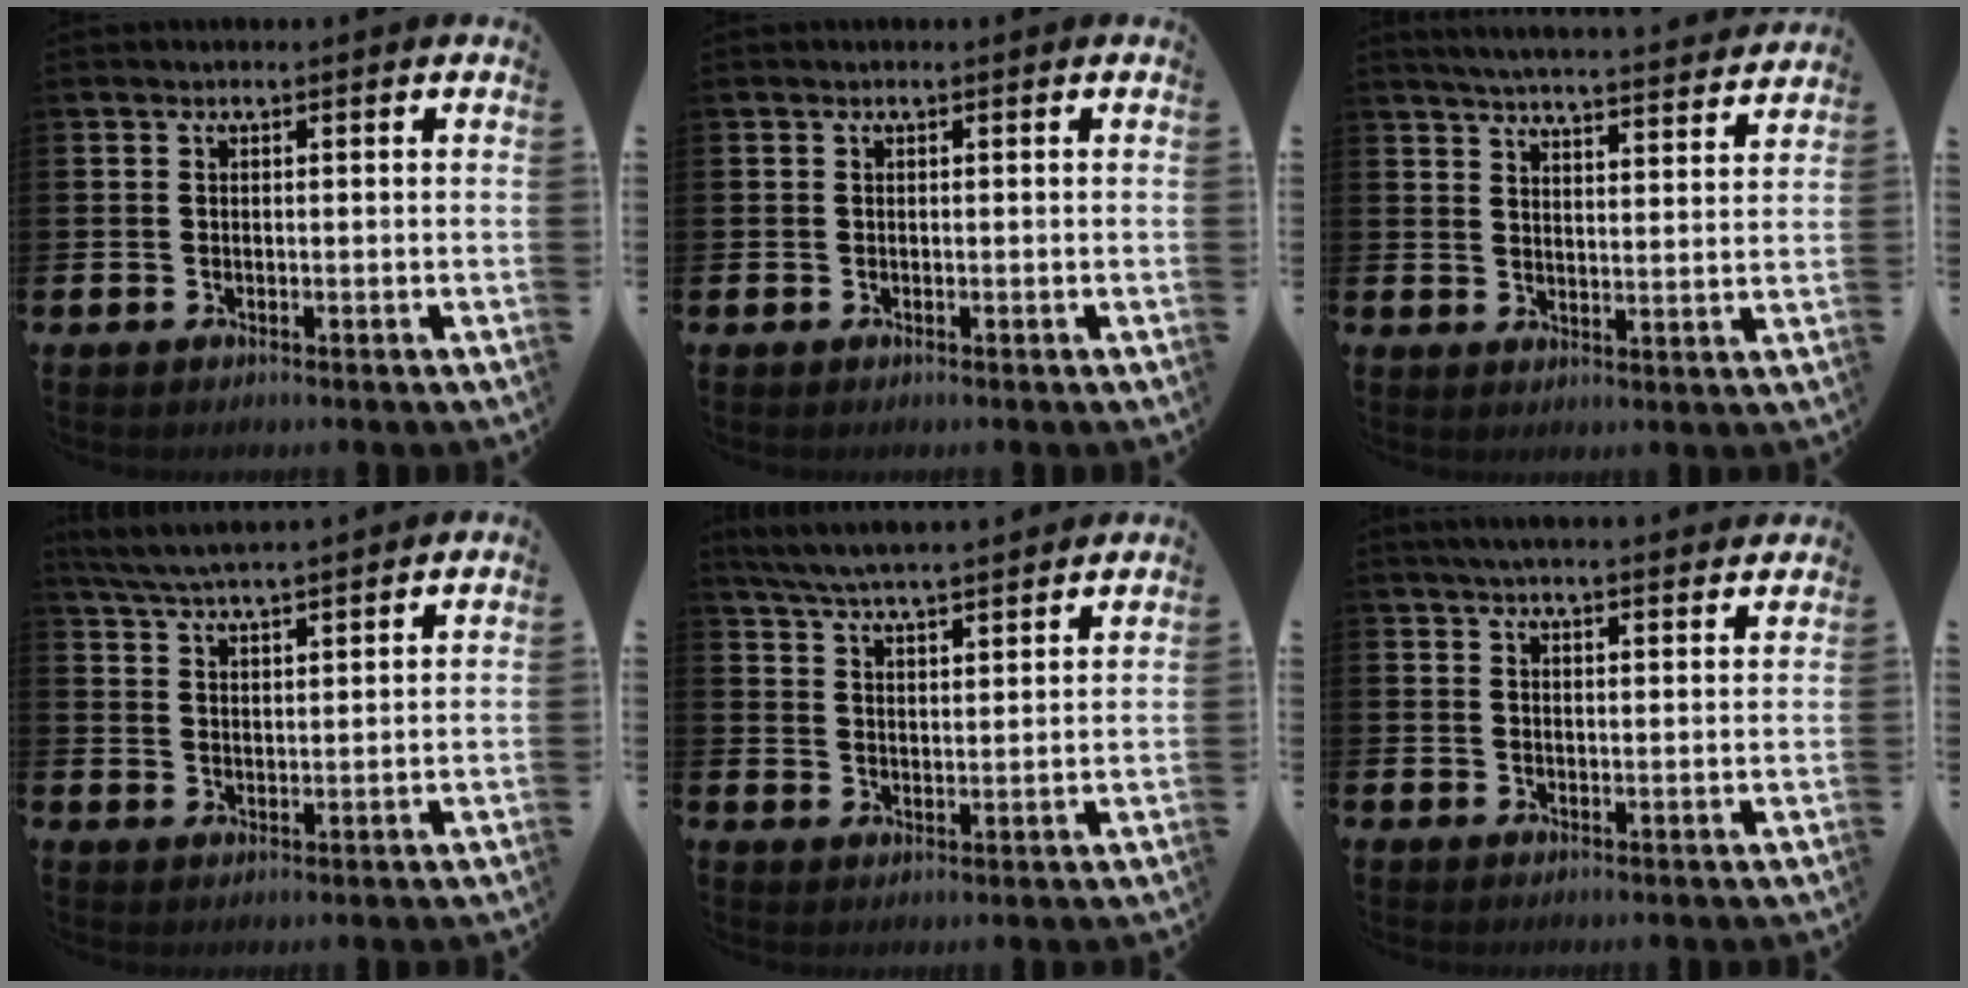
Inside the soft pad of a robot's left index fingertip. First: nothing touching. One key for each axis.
{"total": 0.0}
{"total": 5.2, "fx": 5.2, "fy": 0.0, "fz": 0.8, "tx": -0.025, "ty": -0.044, "tz": 0.088}
{"total": 5.6, "fx": 5.5, "fy": 0.1, "fz": 1.1, "tx": -0.046, "ty": -0.026, "tz": 0.100}
{"total": 6.1, "fx": 6.0, "fy": 0.1, "fz": 1.2, "tx": -0.044, "ty": -0.040, "tz": 0.107}
{"total": 4.2, "fx": 4.1, "fy": -0.1, "fz": 0.8, "tx": -0.018, "ty": -0.020, "tz": 0.073}